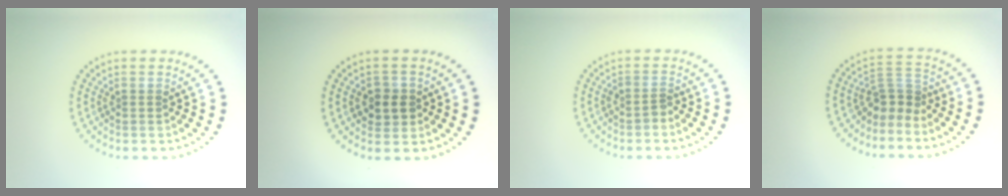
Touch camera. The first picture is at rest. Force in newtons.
{"total": 2.4, "press": 2.3, "slide": 0.6}
{"total": 1.0, "press": 0.8, "slide": 0.6}
{"total": 2.7, "press": 1.8, "slide": 2.0}